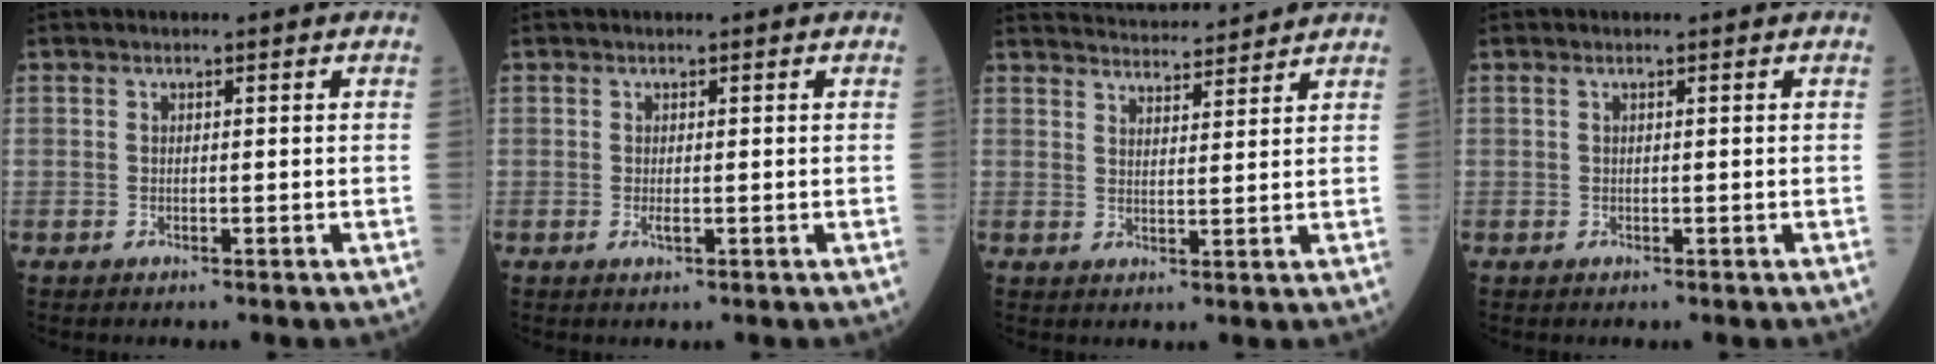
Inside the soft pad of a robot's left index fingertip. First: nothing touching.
{"total": 0.6, "force": [0.0, 0.1, 0.6], "torque": [-0.011, -0.001, -0.001]}
{"total": 10.2, "force": [10.0, 0.7, 1.9], "torque": [-0.032, 0.019, 0.142]}
{"total": 0.0}